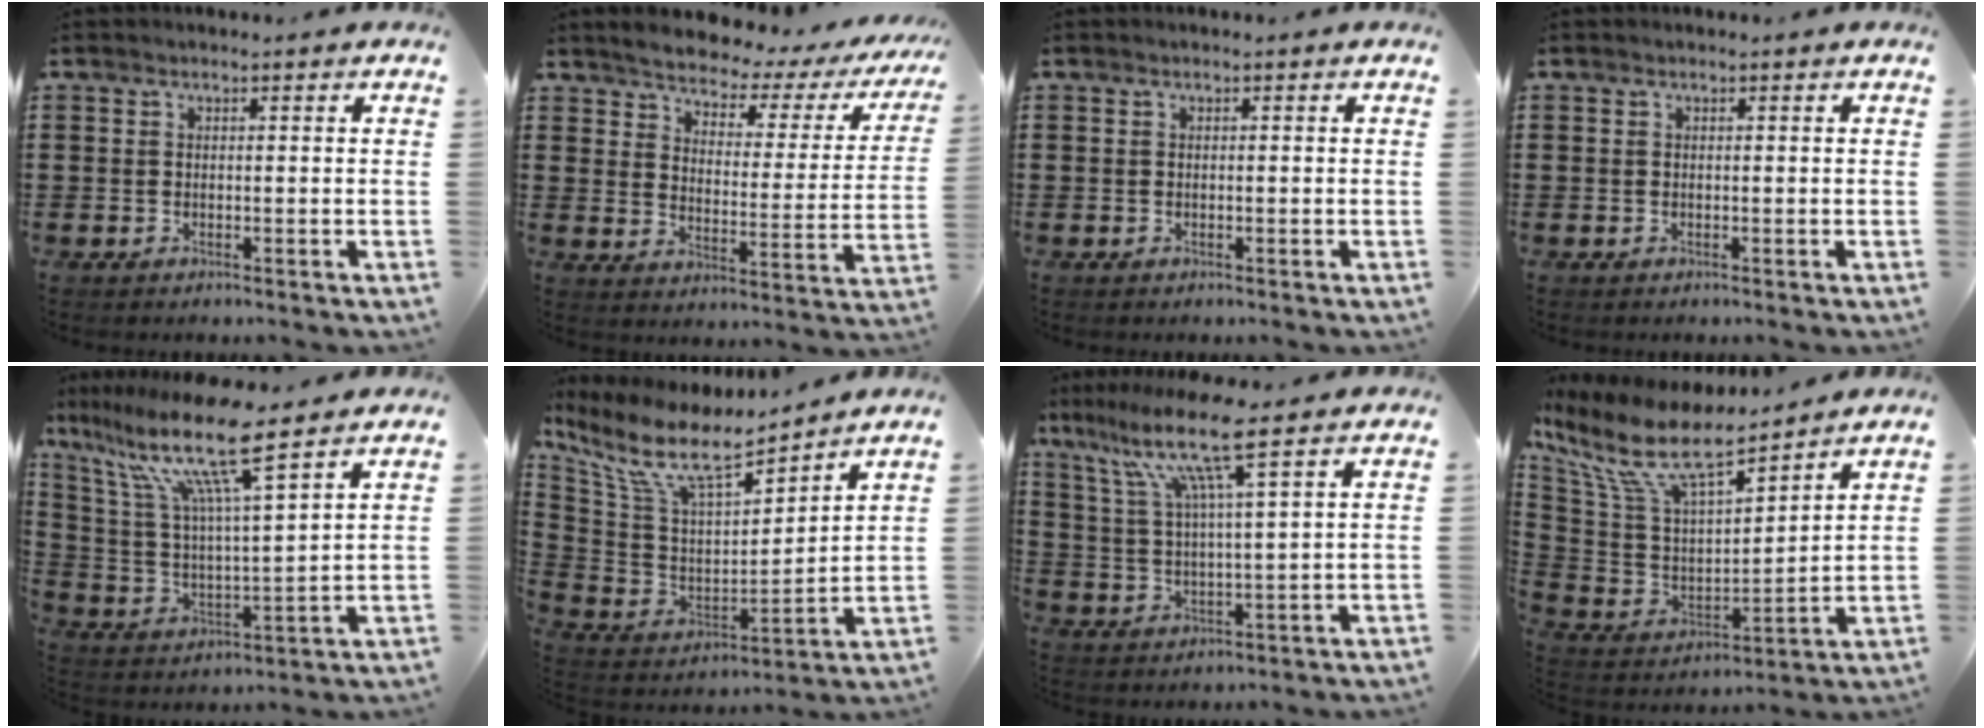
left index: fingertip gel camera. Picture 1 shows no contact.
{"total": 3.3, "force": [3.2, 0.6, 0.7], "torque": [-0.037, -0.029, 0.045]}
{"total": 0.0}
{"total": 0.0}
{"total": 12.5, "force": [9.4, 0.6, 8.3], "torque": [-0.192, -0.053, 0.155]}
{"total": 10.0, "force": [7.5, 2.5, 6.1], "torque": [-0.150, -0.042, 0.125]}
{"total": 10.5, "force": [6.9, -0.2, 7.9], "torque": [-0.175, -0.027, 0.113]}
{"total": 11.7, "force": [7.9, 3.2, 8.0], "torque": [-0.186, -0.043, 0.135]}